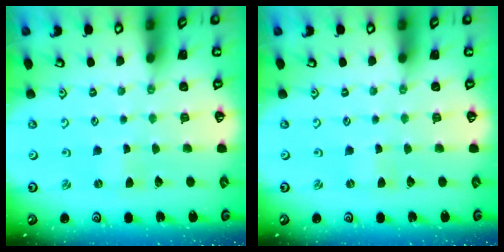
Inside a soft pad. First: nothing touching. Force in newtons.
{"total": 0.0}